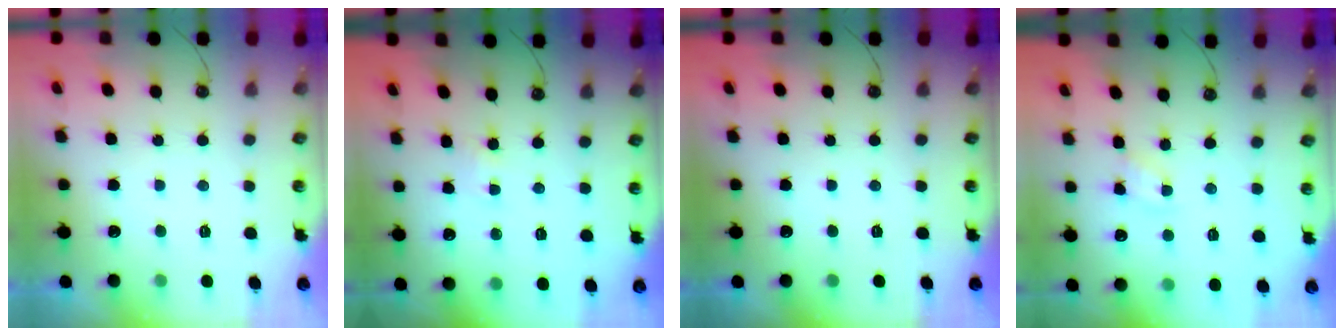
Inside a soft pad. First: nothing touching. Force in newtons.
{"total": 2.8, "press": 2.8, "slide": 0.3}
{"total": 0.0}
{"total": 3.1, "press": 3.0, "slide": 0.4}